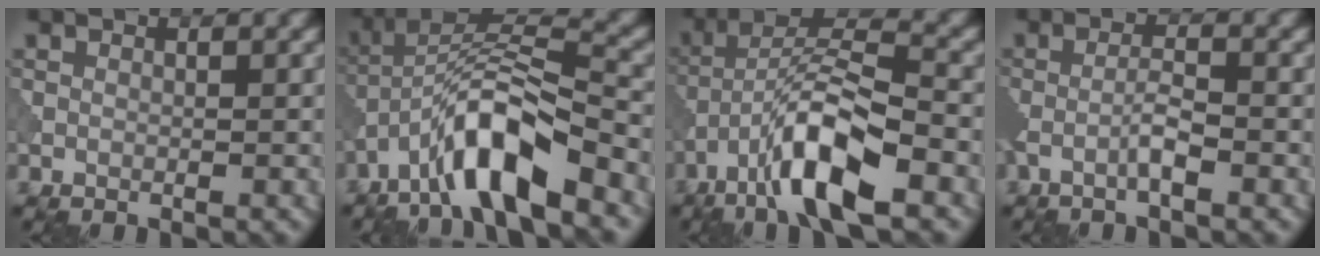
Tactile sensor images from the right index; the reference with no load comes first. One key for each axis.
{"total": 8.6, "fx": -4.9, "fy": 2.2, "fz": 6.7, "tx": -0.119, "ty": 0.018, "tz": -0.093}
{"total": 9.4, "fx": -5.0, "fy": 2.5, "fz": 7.6, "tx": -0.133, "ty": 0.016, "tz": -0.096}
{"total": 2.2, "fx": -0.8, "fy": 0.2, "fz": 2.0, "tx": -0.038, "ty": 0.009, "tz": -0.023}